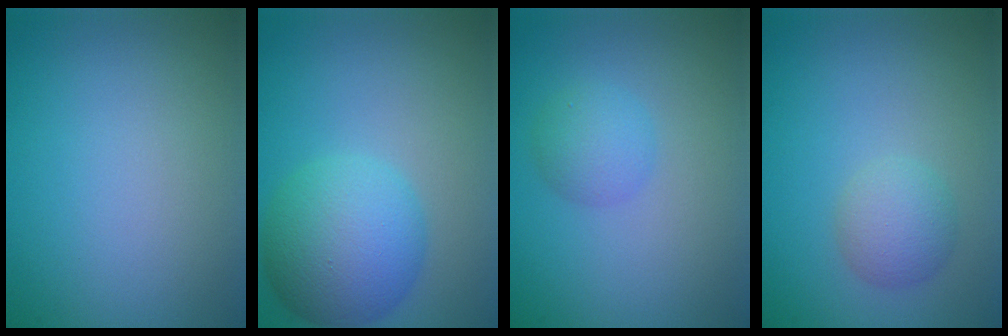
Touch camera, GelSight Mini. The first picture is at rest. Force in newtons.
{"total": 6.8, "press": 6.8, "slide": 0.2}
{"total": 2.2, "press": 2.2, "slide": 0.1}
{"total": 2.5, "press": 2.5, "slide": 0.1}